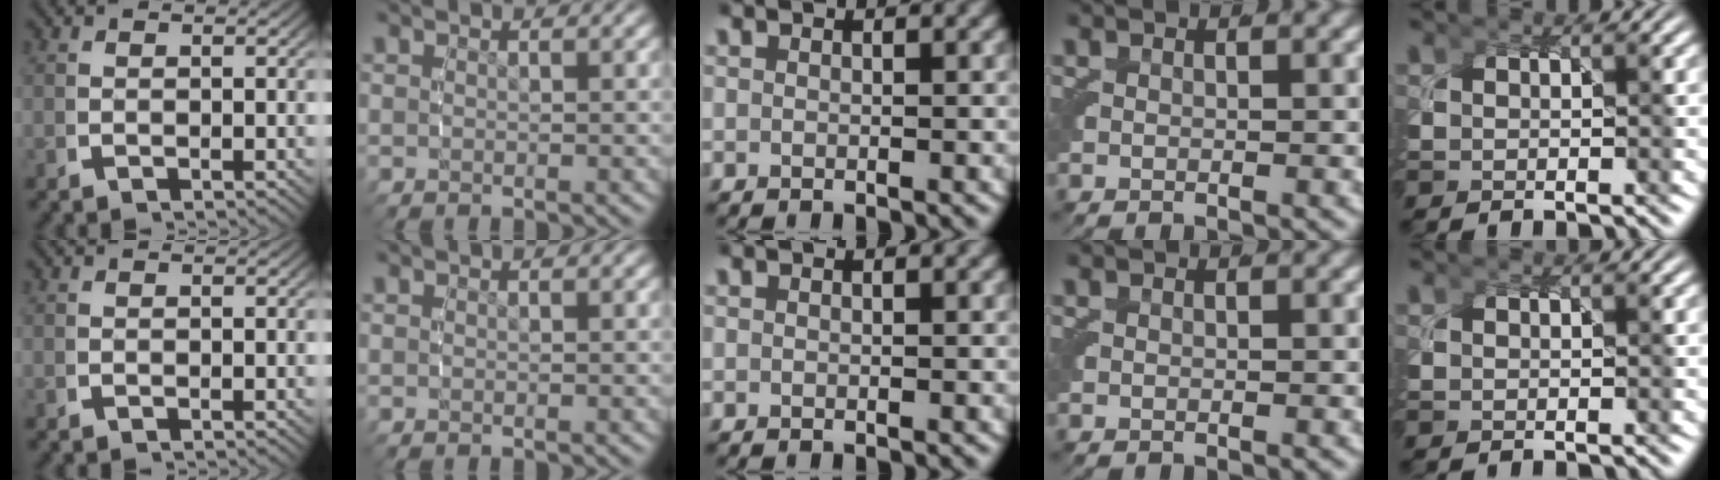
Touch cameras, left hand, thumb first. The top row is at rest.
{"little": {"total": 1.3, "force": [-0.1, -1.2, -0.4], "torque": [0.021, -0.002, 0.003]}}